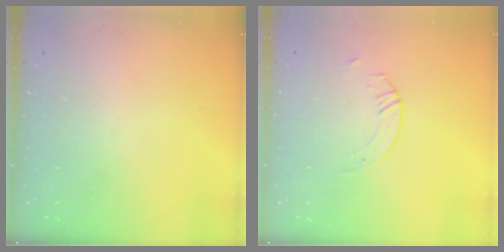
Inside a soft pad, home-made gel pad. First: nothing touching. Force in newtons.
{"total": 2.6, "press": 2.6, "slide": 0.2}